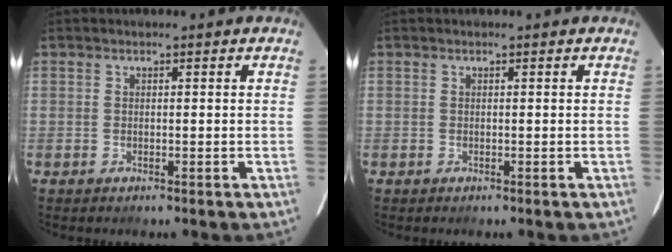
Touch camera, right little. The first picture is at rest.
{"total": 0.0}